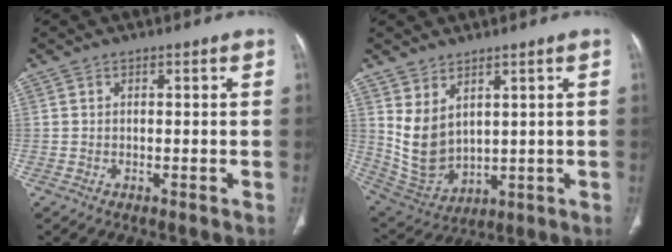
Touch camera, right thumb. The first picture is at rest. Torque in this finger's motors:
{"motor_torque": [0.12, 0.30, 0.42, 0.48, 0.12]}